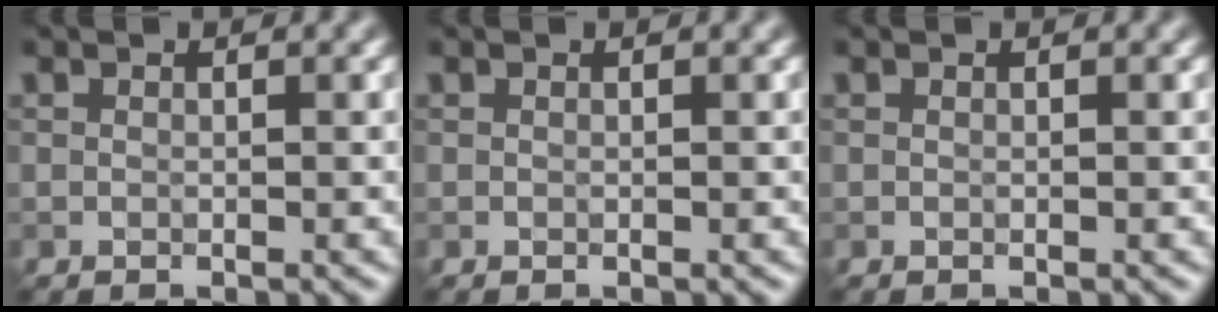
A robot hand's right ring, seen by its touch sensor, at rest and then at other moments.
{"total": 0.0}
{"total": 0.0}